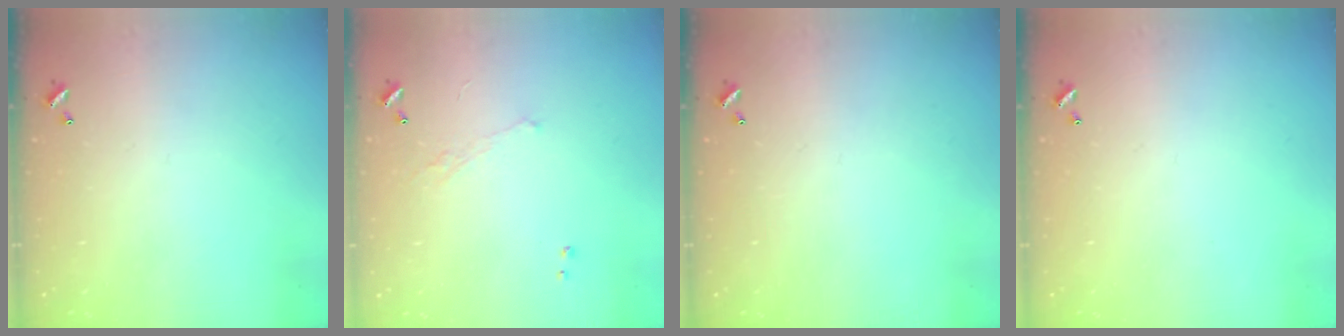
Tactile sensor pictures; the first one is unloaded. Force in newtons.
{"total": 0.7, "press": 0.0, "slide": 0.7}
{"total": 0.0}
{"total": 0.0}